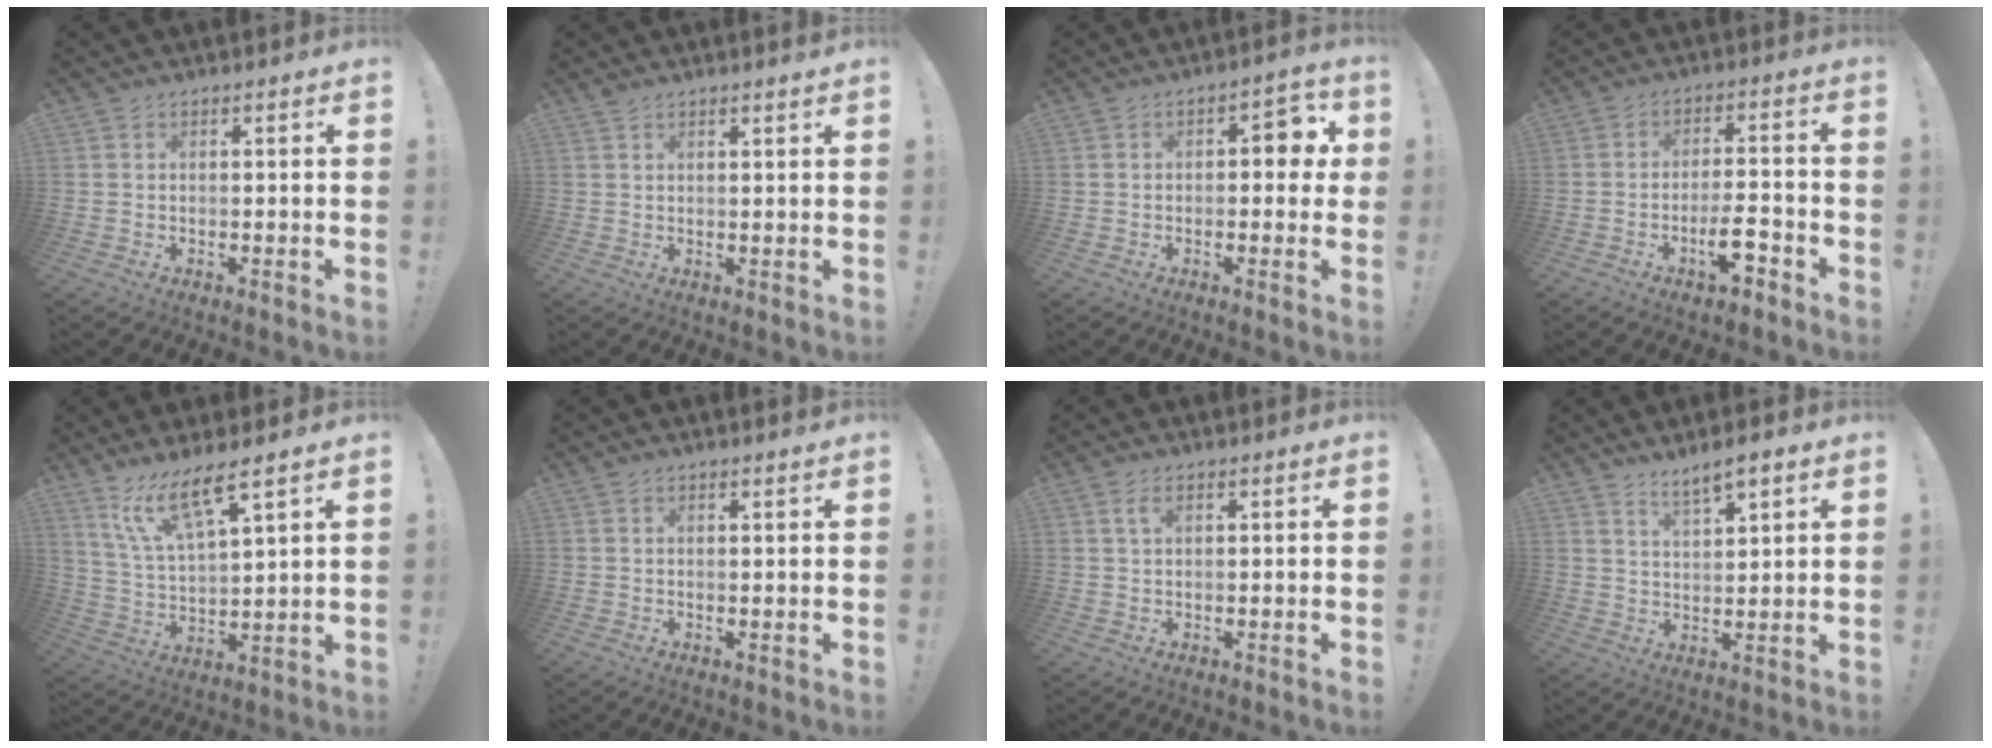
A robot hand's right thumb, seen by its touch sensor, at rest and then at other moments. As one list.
[{"total": 1.6, "force": [1.4, -0.3, 0.8], "torque": [-0.011, -0.009, 0.025]}, {"total": 6.0, "force": [0.5, 3.5, 4.9], "torque": [-0.051, 0.000, 0.002]}, {"total": 8.7, "force": [-4.8, 2.3, 6.9], "torque": [-0.122, 0.022, -0.082]}, {"total": 12.3, "force": [9.1, 2.5, 7.8], "torque": [-0.149, -0.051, 0.161]}, {"total": 1.1, "force": [0.9, -0.2, 0.6], "torque": [0.000, -0.006, 0.013]}, {"total": 2.5, "force": [1.3, 1.3, 1.8], "torque": [-0.035, 0.002, 0.023]}, {"total": 5.8, "force": [4.8, 1.2, 3.0], "torque": [-0.046, -0.028, 0.083]}]